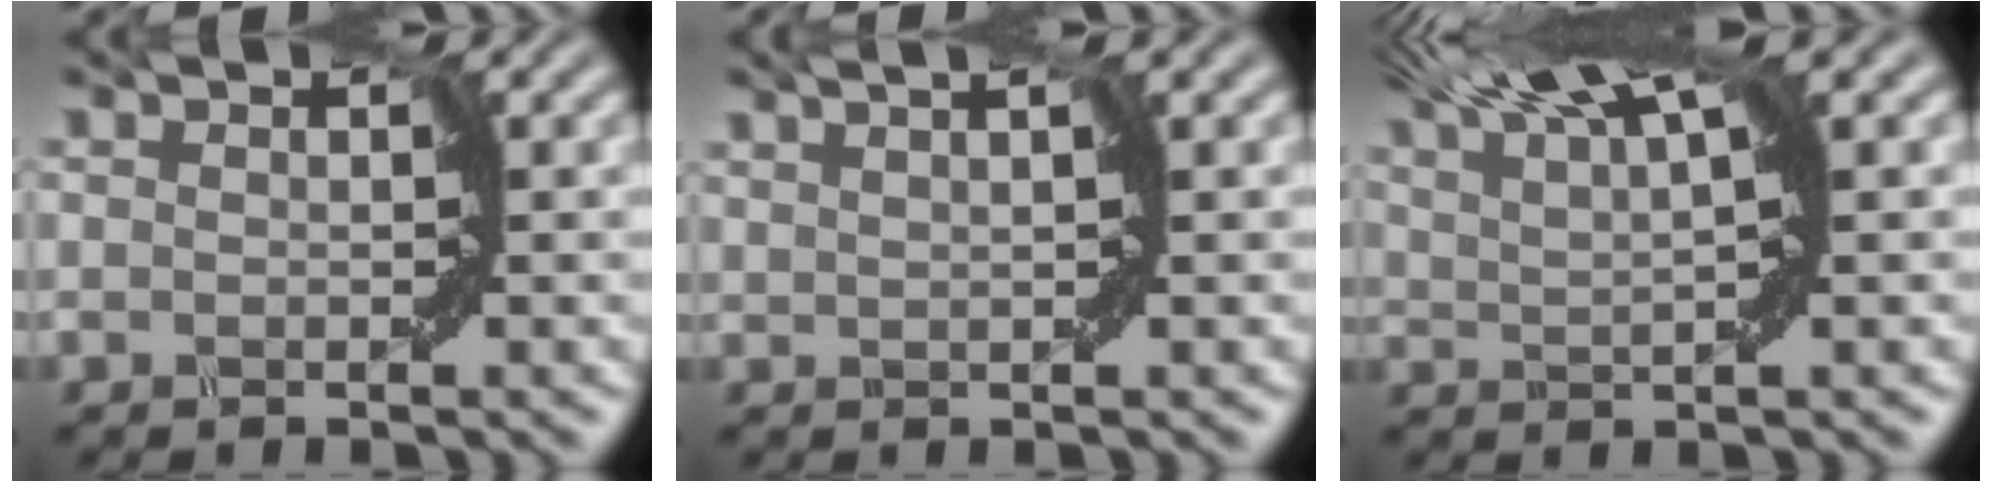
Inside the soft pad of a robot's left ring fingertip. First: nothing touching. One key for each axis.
{"total": 1.0, "fx": 0.6, "fy": -0.7, "fz": 0.1, "tx": -0.011, "ty": -0.004, "tz": 0.020}
{"total": 5.7, "fx": 4.5, "fy": 0.6, "fz": 3.4, "tx": -0.056, "ty": 0.023, "tz": 0.070}